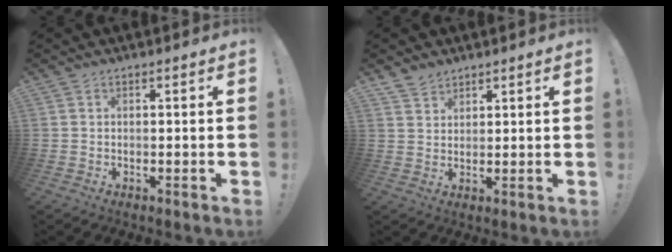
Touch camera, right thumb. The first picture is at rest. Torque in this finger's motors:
{"motor_torque": [-0.49, 0.60, 0.11, -0.03, 0.00]}